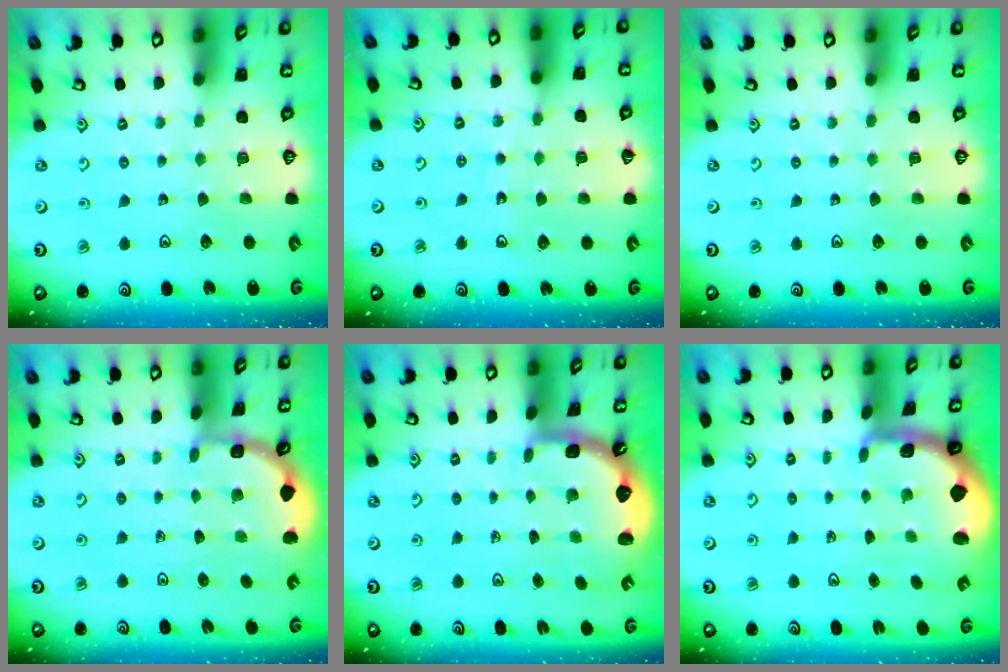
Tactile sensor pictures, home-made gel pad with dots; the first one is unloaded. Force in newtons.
{"total": 5.4, "press": 5.1, "slide": 1.7}
{"total": 0.0}
{"total": 2.1, "press": 2.1, "slide": 0.1}
{"total": 2.6, "press": 1.7, "slide": 1.9}
{"total": 1.7, "press": 1.6, "slide": 0.4}